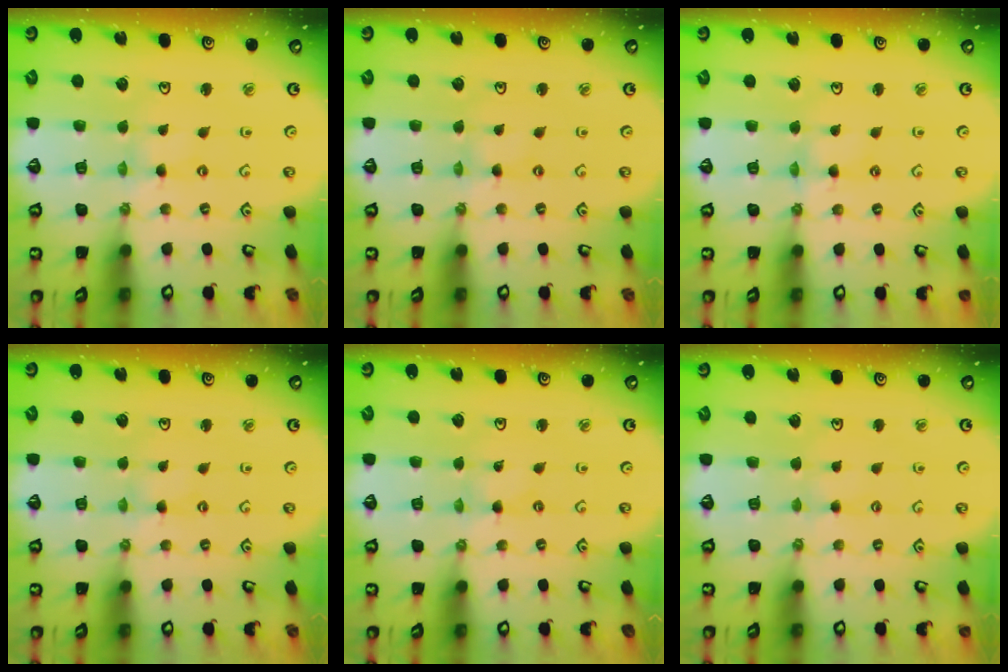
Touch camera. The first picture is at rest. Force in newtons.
{"total": 0.0}
{"total": 1.7, "press": 1.7, "slide": 0.2}
{"total": 0.0}
{"total": 0.0}
{"total": 1.2, "press": 1.1, "slide": 0.3}